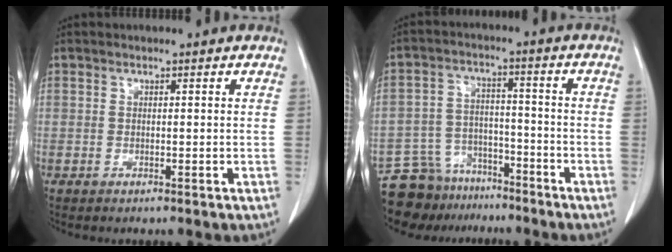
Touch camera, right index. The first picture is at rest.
{"total": 9.5, "force": [-8.0, 5.1, 0.7], "torque": [-0.017, 0.030, -0.131]}